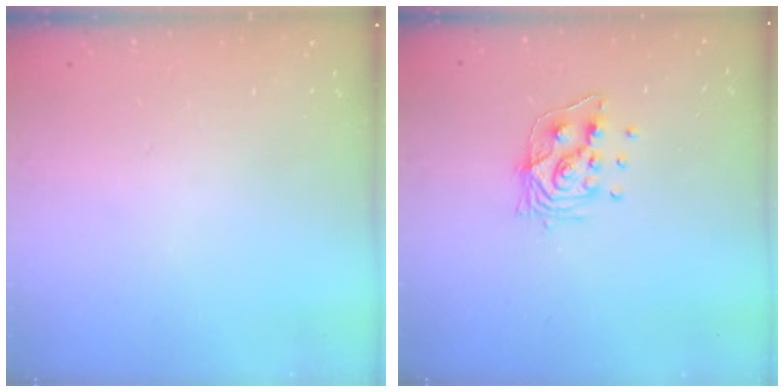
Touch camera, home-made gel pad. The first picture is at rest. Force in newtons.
{"total": 10.3, "press": 10.3, "slide": 0.7}